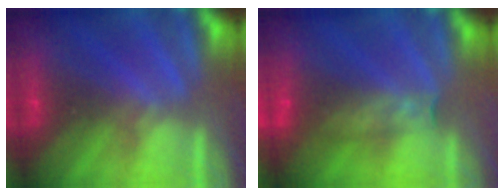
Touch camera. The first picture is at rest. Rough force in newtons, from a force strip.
{"total": 8.5}